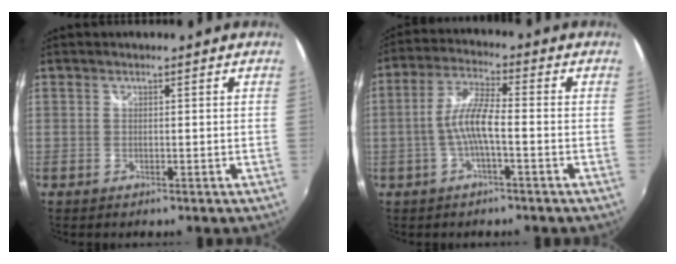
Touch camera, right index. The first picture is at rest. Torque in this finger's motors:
{"motor_torque": [1.18, -0.46, 0.63, 0.17]}